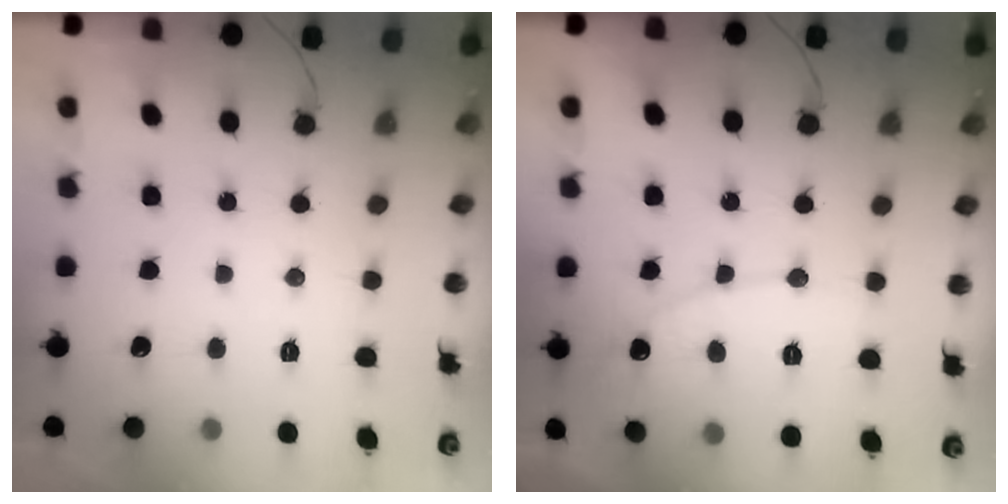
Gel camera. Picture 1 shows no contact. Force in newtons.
{"total": 8.2, "press": 8.2, "slide": 0.6}